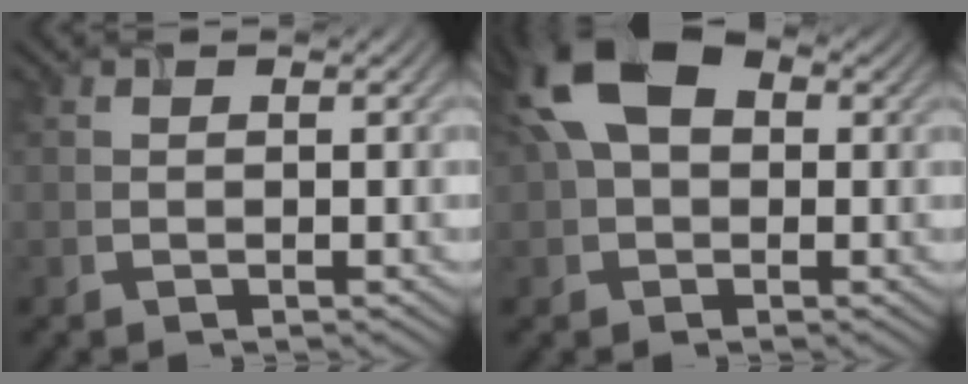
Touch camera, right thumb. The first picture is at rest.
{"total": 12.8, "force": [3.5, 8.4, 9.0], "torque": [-0.188, 0.035, 0.045]}